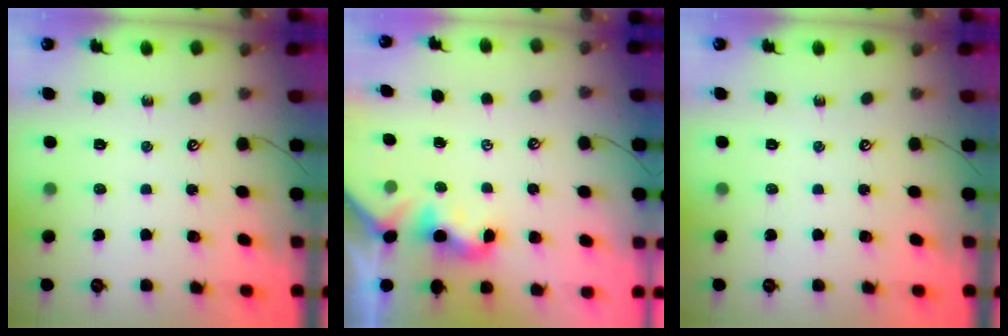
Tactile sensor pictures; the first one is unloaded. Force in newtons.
{"total": 2.0, "press": 1.9, "slide": 0.5}
{"total": 0.0}